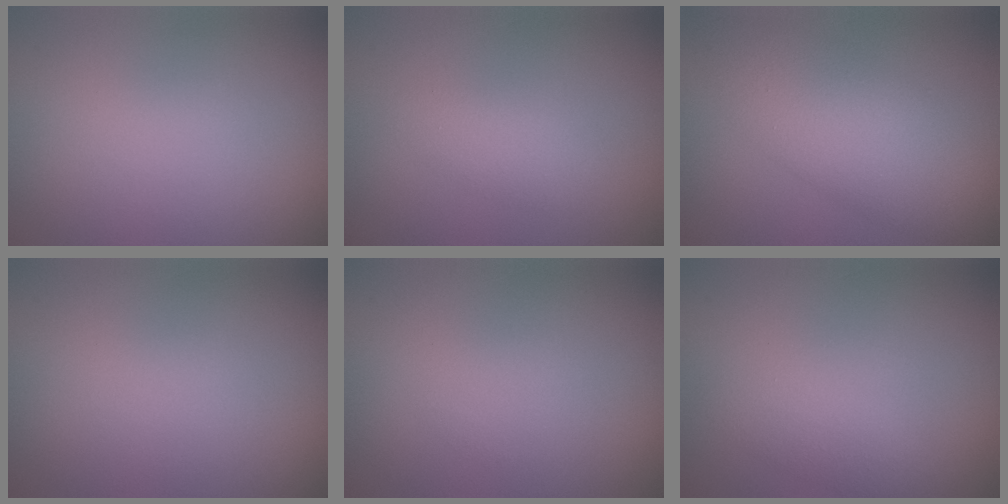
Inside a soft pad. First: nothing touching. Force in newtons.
{"total": 1.7, "press": 1.7, "slide": 0.1}
{"total": 6.3, "press": 6.3, "slide": 0.2}
{"total": 0.0}
{"total": 0.0}
{"total": 1.6, "press": 1.6, "slide": 0.1}